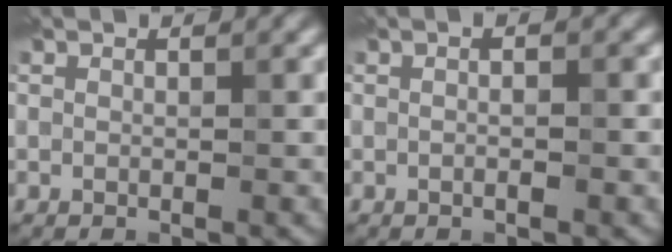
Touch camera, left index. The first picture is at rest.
{"total": 2.2, "force": [0.5, 0.9, 2.0], "torque": [-0.003, 0.005, -0.016]}